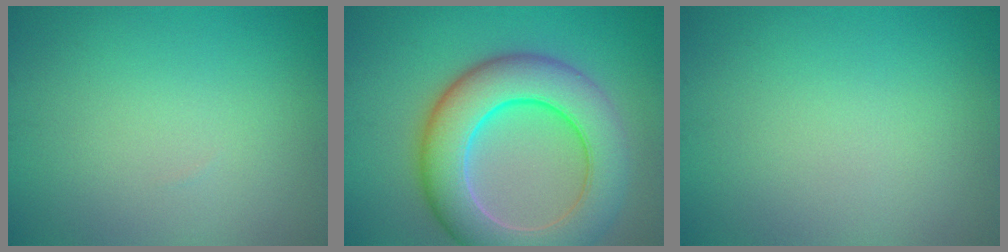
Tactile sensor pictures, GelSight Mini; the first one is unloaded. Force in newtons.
{"total": 10.3, "press": 10.3, "slide": 0.5}
{"total": 0.0}